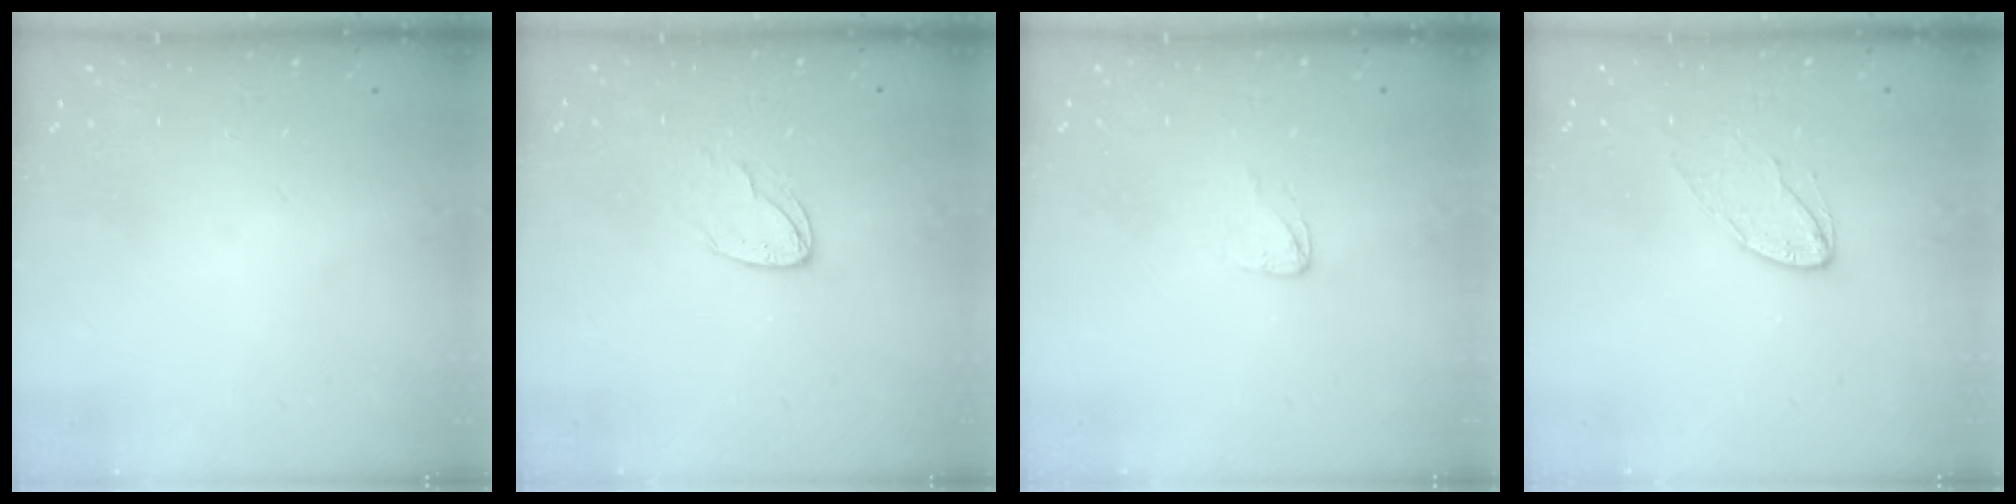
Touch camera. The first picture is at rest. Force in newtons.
{"total": 6.7, "press": 6.6, "slide": 0.6}
{"total": 2.0, "press": 2.0, "slide": 0.1}
{"total": 6.9, "press": 6.9, "slide": 0.4}